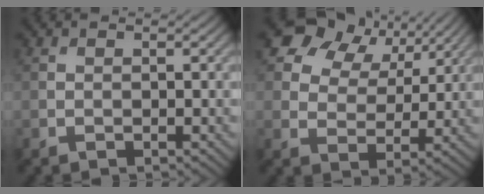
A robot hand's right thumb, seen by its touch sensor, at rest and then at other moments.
{"total": 11.0, "force": [6.9, 6.9, 5.1], "torque": [-0.124, 0.016, 0.114]}